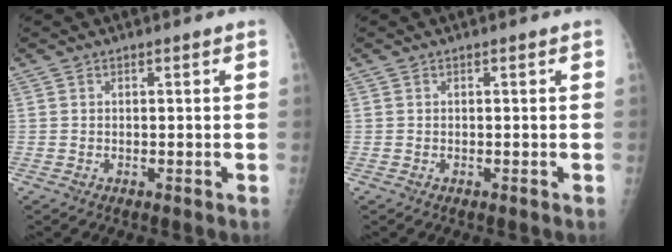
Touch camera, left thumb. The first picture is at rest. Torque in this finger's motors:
{"motor_torque": [-0.06, 0.06, -0.01, -0.01, 0.00]}